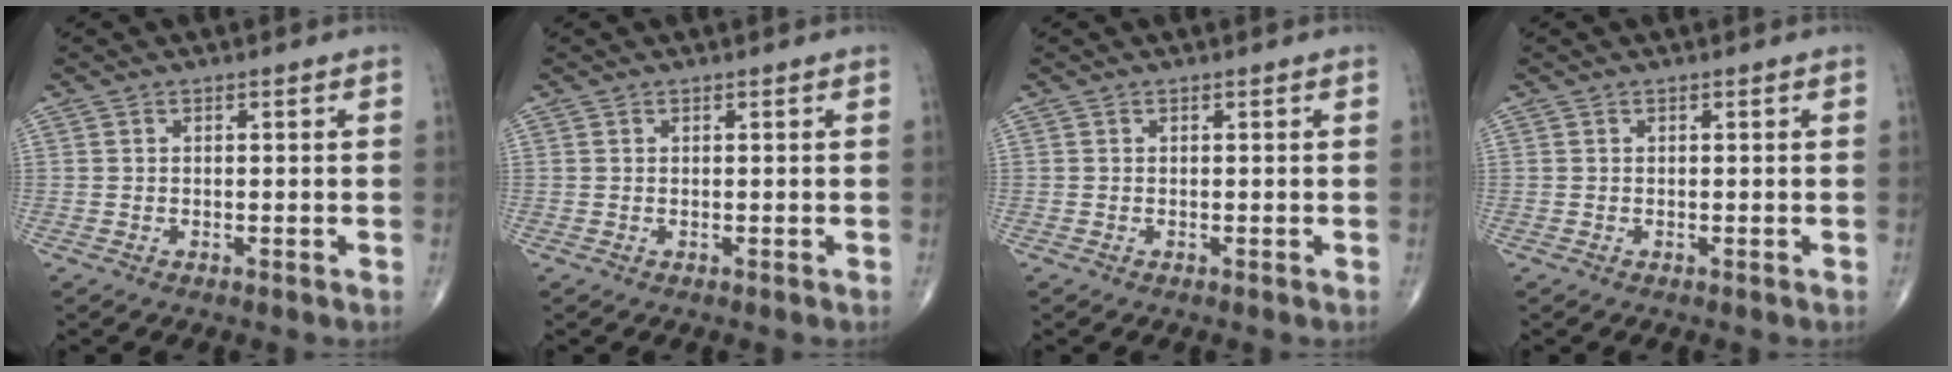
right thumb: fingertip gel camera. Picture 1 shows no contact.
{"total": 0.0}
{"total": 0.0}
{"total": 0.0}